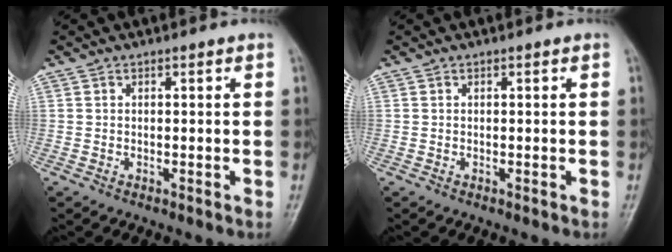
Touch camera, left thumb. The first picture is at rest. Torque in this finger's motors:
{"motor_torque": [0.00, 0.00, -0.11, -0.05, 0.00]}